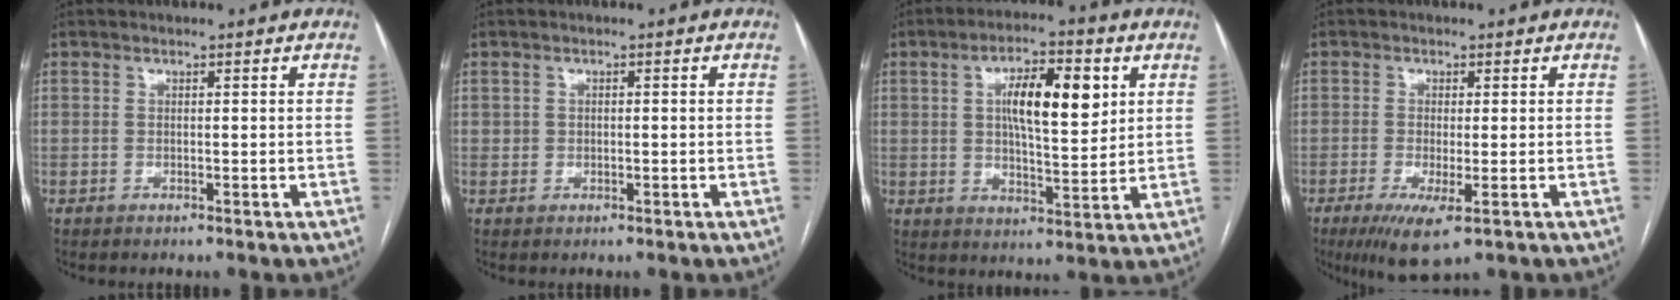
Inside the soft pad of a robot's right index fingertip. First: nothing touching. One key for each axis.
{"total": 0.7, "fx": 0.0, "fy": 0.7, "fz": 0.4, "tx": -0.011, "ty": 0.010, "tz": 0.003}
{"total": 10.8, "fx": 3.1, "fy": 3.1, "fz": 9.8, "tx": -0.166, "ty": 0.012, "tz": 0.052}
{"total": 6.1, "fx": -3.1, "fy": 1.1, "fz": 5.2, "tx": -0.087, "ty": -0.016, "tz": -0.045}